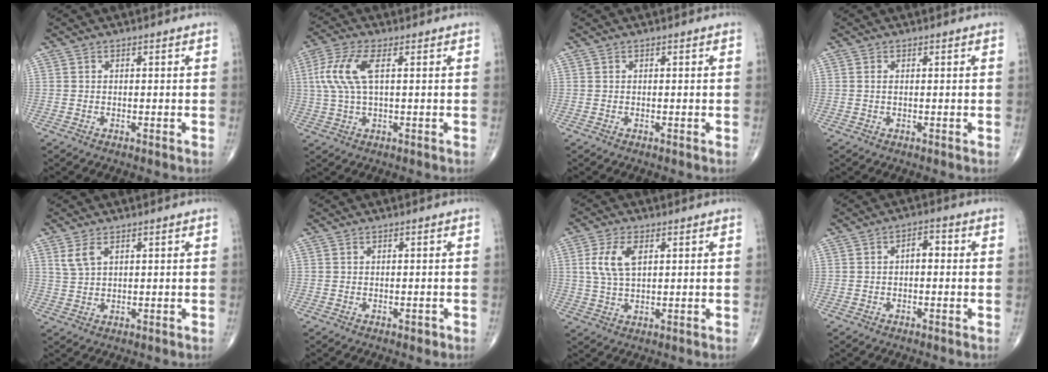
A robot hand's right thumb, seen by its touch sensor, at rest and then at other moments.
{"total": 8.7, "force": [1.9, 3.2, 7.9], "torque": [-0.201, 0.015, 0.038]}
{"total": 0.0}
{"total": 0.6, "force": [0.1, 0.3, 0.6], "torque": [-0.016, 0.000, 0.001]}
{"total": 3.2, "force": [1.7, 1.5, 2.2], "torque": [-0.047, 0.000, 0.042]}
{"total": 0.7, "force": [-0.4, 0.4, 0.4], "torque": [0.000, 0.000, -0.006]}
{"total": 6.9, "force": [2.0, 3.5, 5.6], "torque": [-0.123, -0.002, 0.041]}
{"total": 2.9, "force": [0.0, 1.6, 2.4], "torque": [-0.026, 0.013, -0.007]}